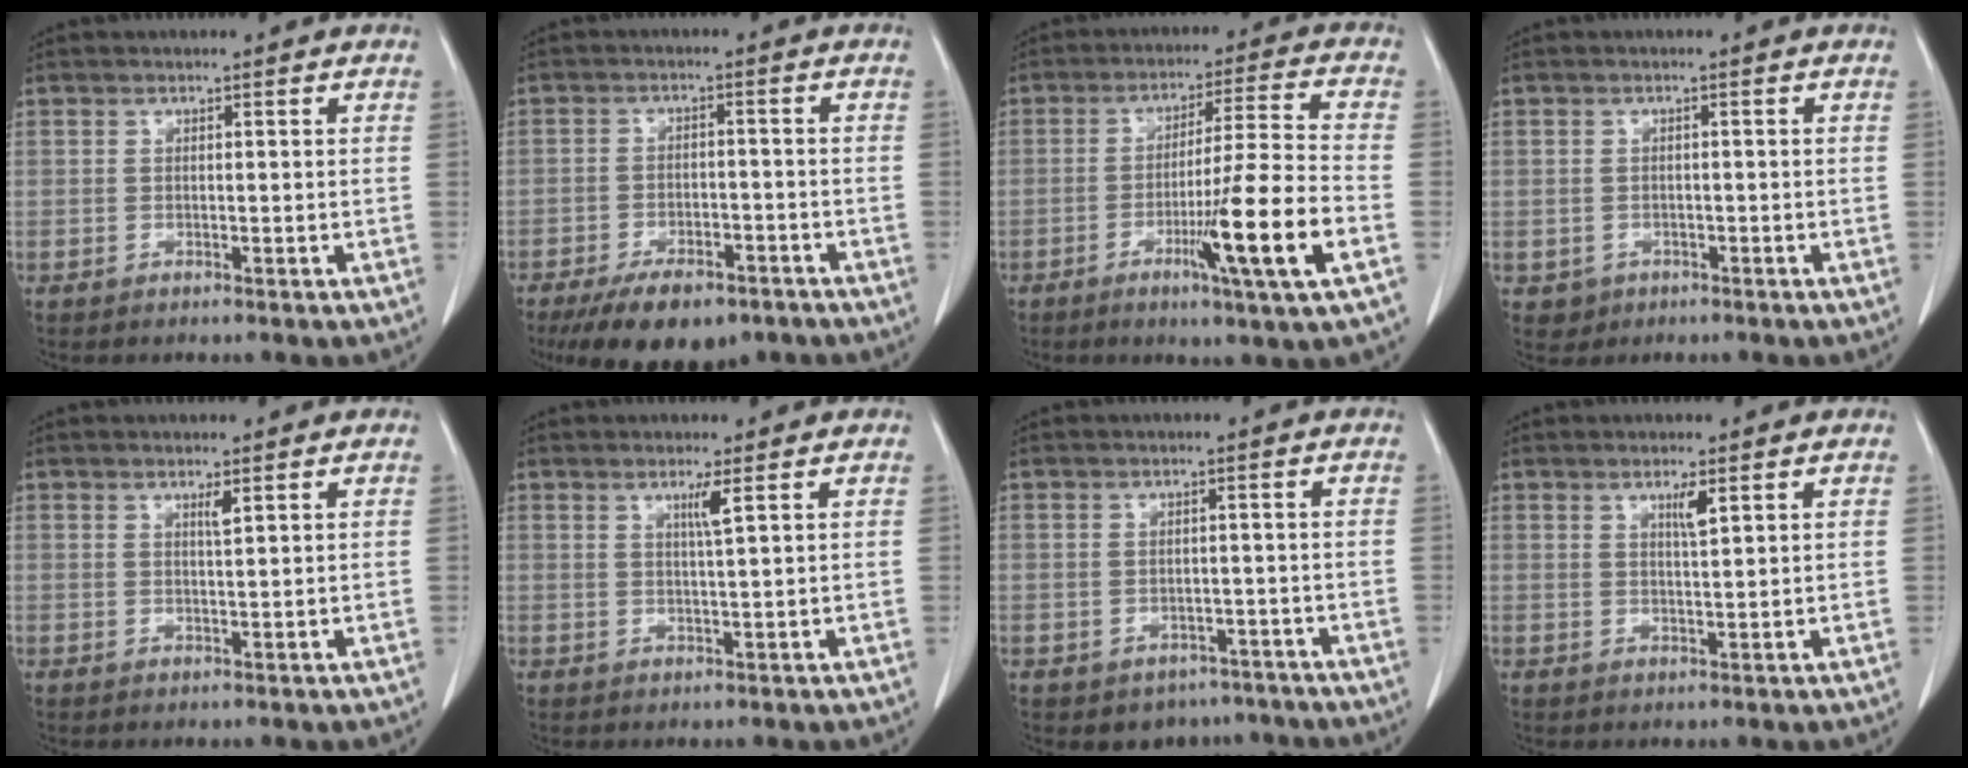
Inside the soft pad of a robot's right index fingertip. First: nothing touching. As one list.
[{"total": 11.8, "force": [-8.5, 4.8, 6.6], "torque": [-0.102, -0.007, -0.128]}, {"total": 13.6, "force": [-4.9, -1.5, 12.6], "torque": [-0.209, -0.019, -0.084]}, {"total": 2.4, "force": [-0.8, 2.2, 0.2], "torque": [0.004, 0.008, -0.006]}, {"total": 1.2, "force": [0.7, -0.1, 1.0], "torque": [-0.019, -0.005, 0.013]}, {"total": 2.2, "force": [1.1, -0.5, 1.8], "torque": [-0.035, -0.006, 0.021]}, {"total": 5.2, "force": [-3.9, 3.3, 0.6], "torque": [0.010, 0.015, -0.048]}, {"total": 2.2, "force": [1.2, 0.1, 1.9], "torque": [-0.036, -0.004, 0.022]}]